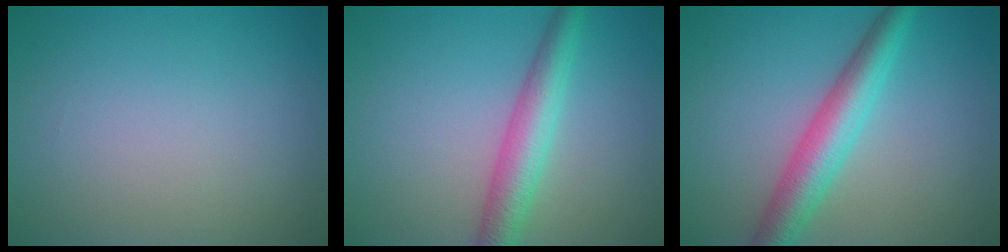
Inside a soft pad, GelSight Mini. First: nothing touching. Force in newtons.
{"total": 4.3, "press": 4.3, "slide": 0.1}
{"total": 5.1, "press": 5.1, "slide": 0.1}